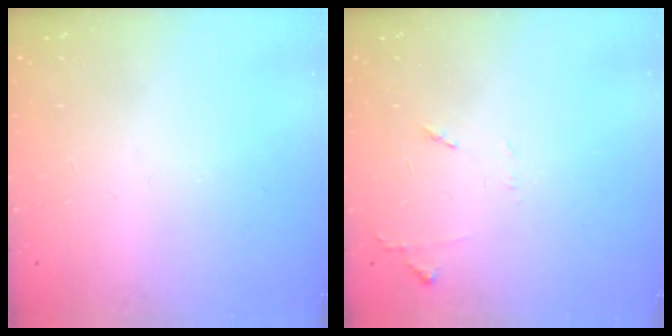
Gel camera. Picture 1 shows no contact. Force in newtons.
{"total": 6.8, "press": 6.8, "slide": 0.9}